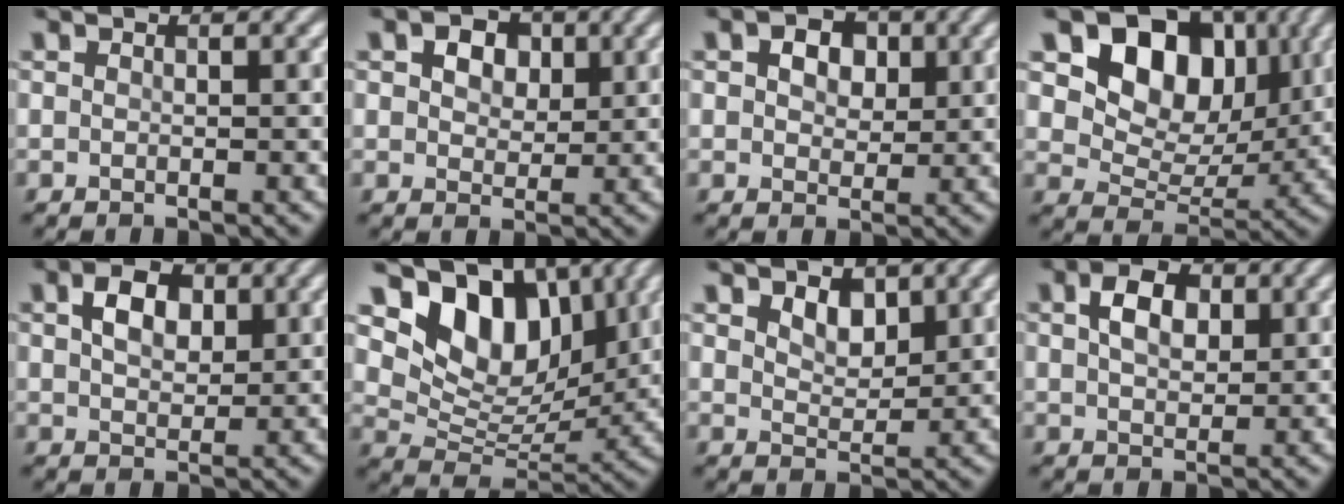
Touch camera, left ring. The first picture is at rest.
{"total": 3.8, "force": [1.7, 2.7, 2.2], "torque": [-0.040, 0.001, 0.017]}
{"total": 3.5, "force": [1.3, 2.4, 2.1], "torque": [-0.034, 0.002, 0.010]}
{"total": 9.9, "force": [4.0, 7.0, 5.7], "torque": [-0.091, -0.004, 0.060]}
{"total": 3.6, "force": [1.3, 2.3, 2.4], "torque": [-0.047, 0.005, 0.022]}
{"total": 9.5, "force": [4.9, 6.0, 5.4], "torque": [-0.086, -0.010, 0.087]}
{"total": 2.4, "force": [1.4, 1.4, 1.3], "torque": [-0.029, -0.005, 0.025]}
{"total": 3.6, "force": [1.2, 2.3, 2.5], "torque": [-0.049, 0.007, 0.020]}